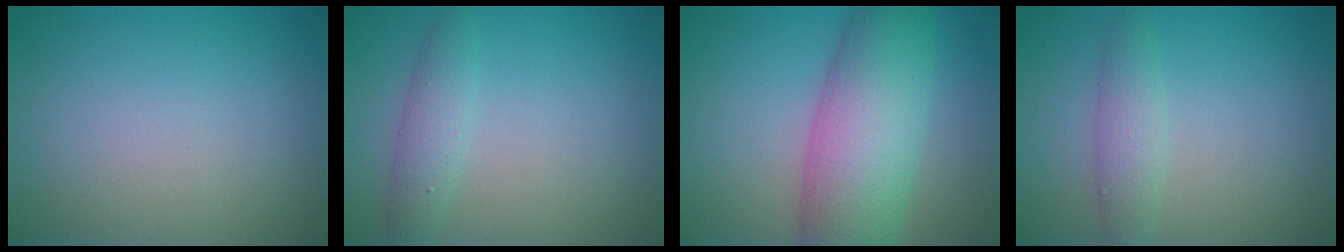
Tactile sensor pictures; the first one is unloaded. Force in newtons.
{"total": 2.4, "press": 2.4, "slide": 0.1}
{"total": 10.0, "press": 10.0, "slide": 0.3}
{"total": 2.4, "press": 2.4, "slide": 0.2}